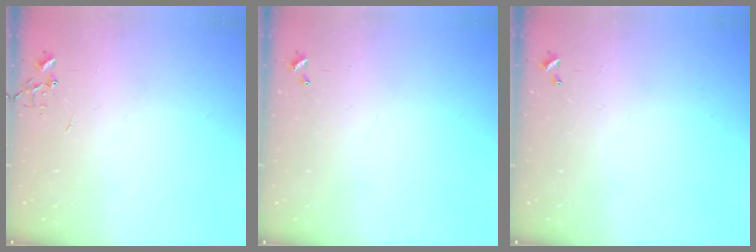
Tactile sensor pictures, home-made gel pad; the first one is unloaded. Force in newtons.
{"total": 0.0}
{"total": 0.0}